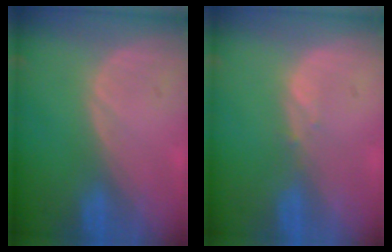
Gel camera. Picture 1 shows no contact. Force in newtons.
{"total": 0.6, "press": 0.6, "slide": 0.1}